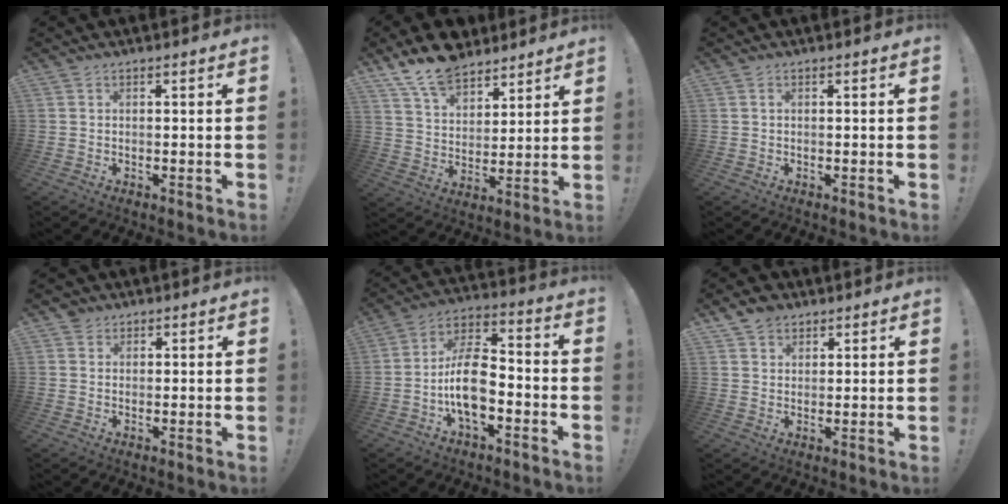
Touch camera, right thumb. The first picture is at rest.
{"total": 12.8, "force": [10.4, 6.2, 4.2], "torque": [-0.092, -0.068, 0.198]}
{"total": 0.0}
{"total": 2.6, "force": [1.7, 1.9, 0.3], "torque": [-0.010, 0.000, 0.032]}
{"total": 14.6, "force": [-4.6, 7.7, 11.5], "torque": [-0.222, 0.027, -0.080]}
{"total": 5.0, "force": [3.5, 3.3, 1.2], "torque": [-0.020, -0.016, 0.067]}